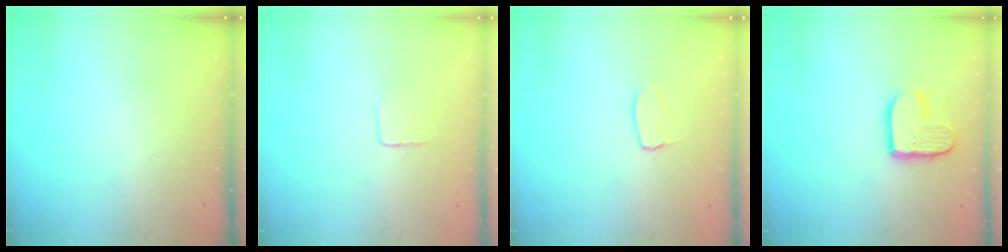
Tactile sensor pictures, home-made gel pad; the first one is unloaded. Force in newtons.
{"total": 3.6, "press": 3.6, "slide": 0.3}
{"total": 3.9, "press": 3.9, "slide": 0.2}
{"total": 11.1, "press": 11.1, "slide": 0.5}